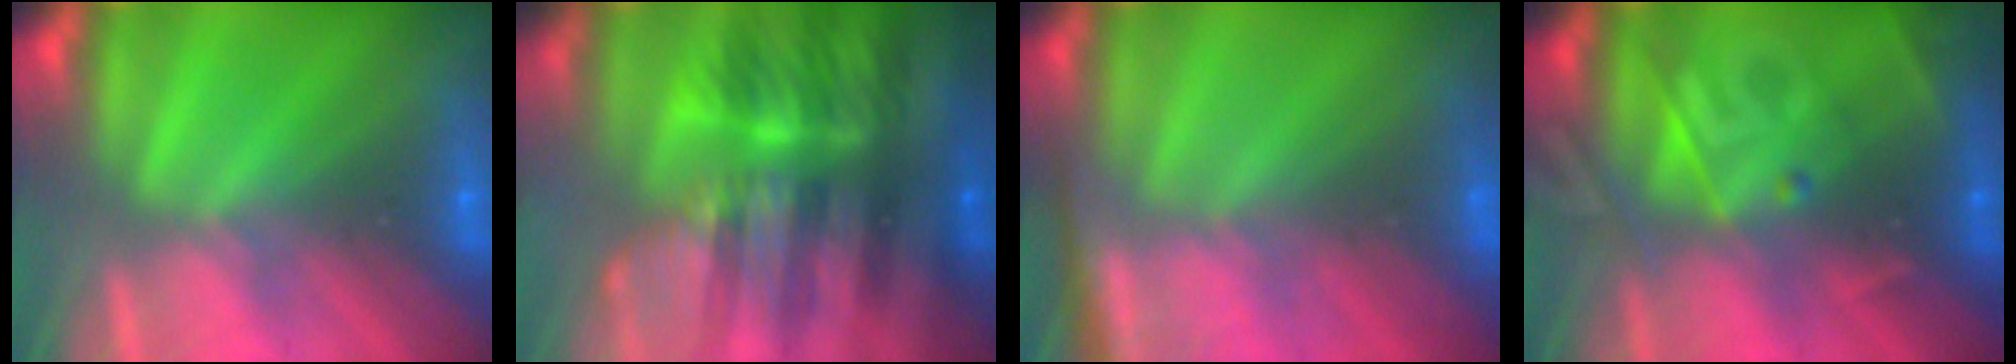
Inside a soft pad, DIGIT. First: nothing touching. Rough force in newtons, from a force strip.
{"total": 6.3}
{"total": 9.3}
{"total": 2.8}